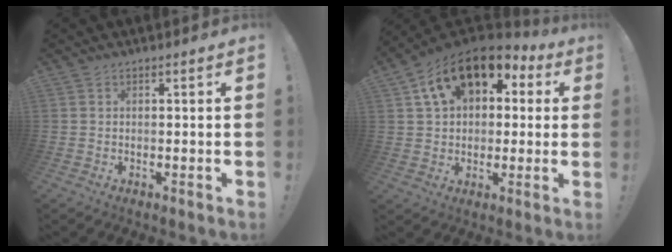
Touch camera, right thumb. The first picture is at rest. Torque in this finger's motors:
{"motor_torque": [2.49, 2.52, 0.80, 0.07, 0.13]}